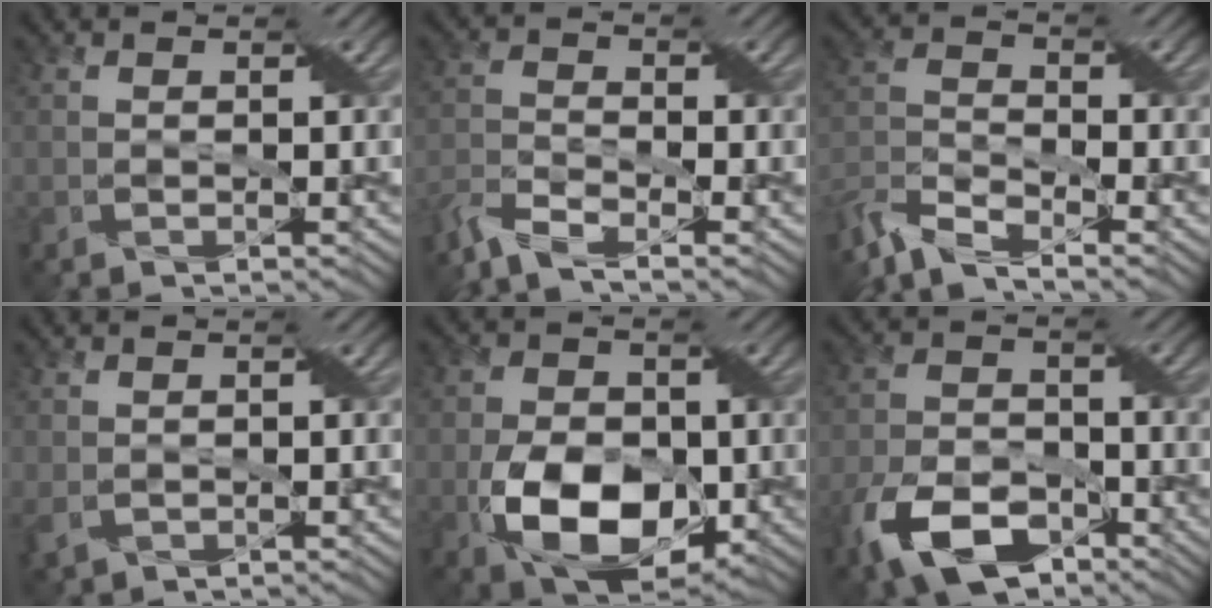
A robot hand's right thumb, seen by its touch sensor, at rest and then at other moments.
{"total": 5.3, "force": [-4.4, 1.1, 2.8], "torque": [-0.066, -0.008, -0.098]}
{"total": 6.8, "force": [-5.7, 1.6, 3.2], "torque": [-0.077, -0.011, -0.127]}
{"total": 1.7, "force": [0.1, 1.3, 1.1], "torque": [-0.032, -0.004, 0.006]}
{"total": 11.4, "force": [-3.0, 7.2, 8.3], "torque": [-0.164, -0.022, -0.051]}
{"total": 10.4, "force": [-6.1, 5.6, 6.2], "torque": [-0.139, -0.019, -0.118]}